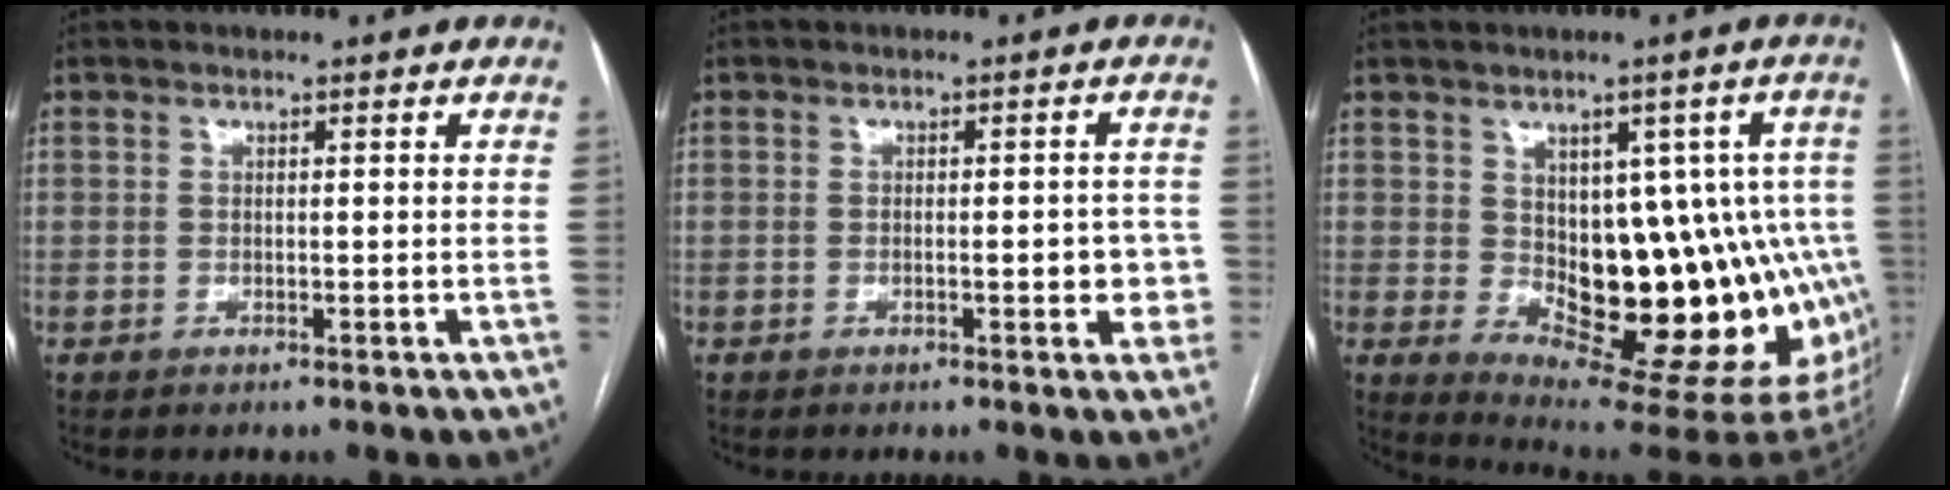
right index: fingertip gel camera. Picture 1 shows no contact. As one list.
[{"total": 4.3, "force": [-1.0, 1.5, 3.9], "torque": [-0.041, 0.008, -0.011]}, {"total": 18.4, "force": [-1.8, 8.4, 16.3], "torque": [-0.144, 0.025, 0.001]}]